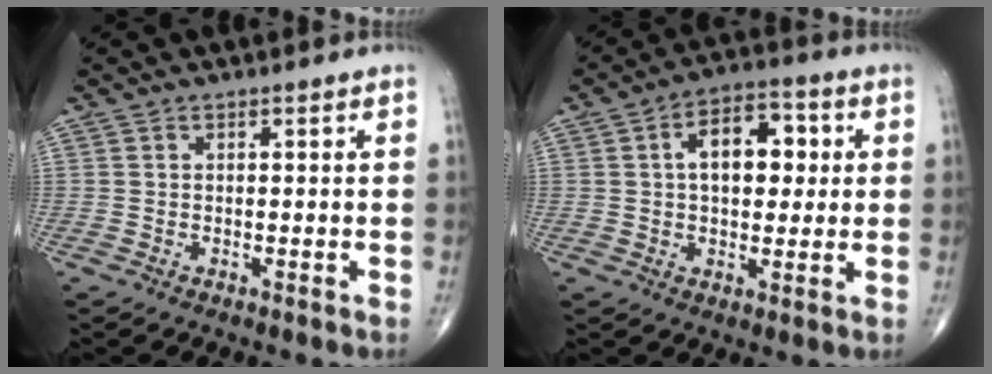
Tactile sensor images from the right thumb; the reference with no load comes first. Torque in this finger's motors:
{"motor_torque": [1.26, 1.71, 0.99, 0.26, 0.08]}